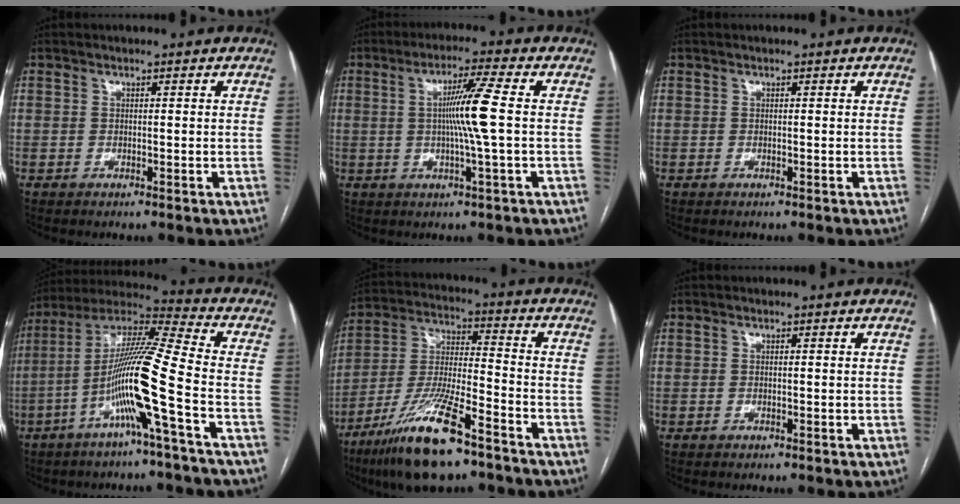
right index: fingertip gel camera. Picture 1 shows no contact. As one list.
[{"total": 7.8, "force": [0.3, -1.4, 7.7], "torque": [-0.141, -0.001, 0.006]}, {"total": 0.0}, {"total": 15.0, "force": [-5.0, -1.5, 14.1], "torque": [-0.269, 0.002, -0.104]}, {"total": 15.9, "force": [-10.6, 2.5, 11.6], "torque": [-0.245, -0.029, -0.193]}, {"total": 0.0}]